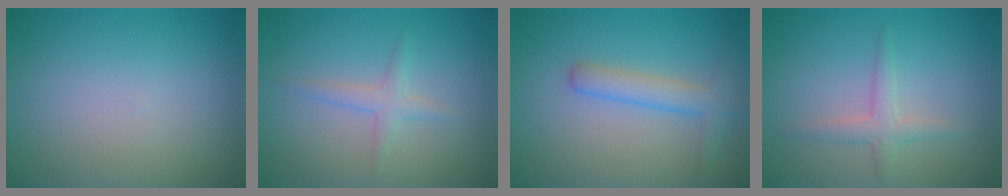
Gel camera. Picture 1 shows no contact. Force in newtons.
{"total": 1.6, "press": 1.6, "slide": 0.0}
{"total": 2.9, "press": 2.9, "slide": 0.2}
{"total": 1.9, "press": 1.9, "slide": 0.1}